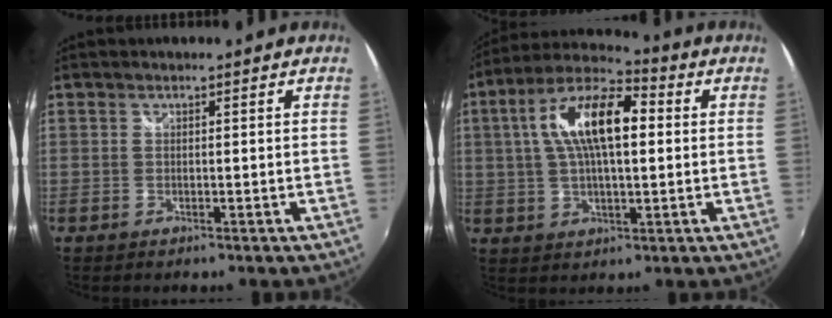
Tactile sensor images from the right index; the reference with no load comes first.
{"total": 14.9, "force": [2.6, 5.9, 13.4], "torque": [-0.248, 0.024, 0.036]}